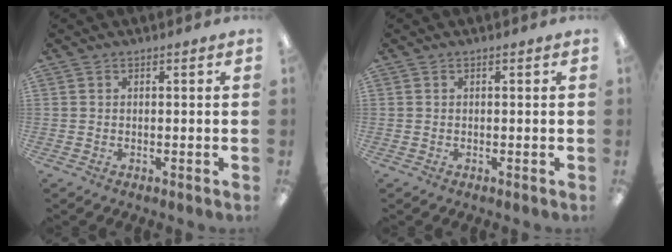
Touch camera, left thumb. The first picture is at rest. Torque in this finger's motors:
{"motor_torque": [0.00, 0.00, -0.04, 0.04, 0.00]}